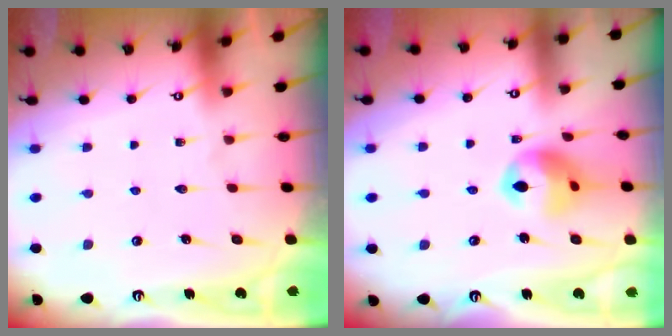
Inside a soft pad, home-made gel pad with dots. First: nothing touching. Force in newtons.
{"total": 11.2, "press": 11.2, "slide": 0.8}